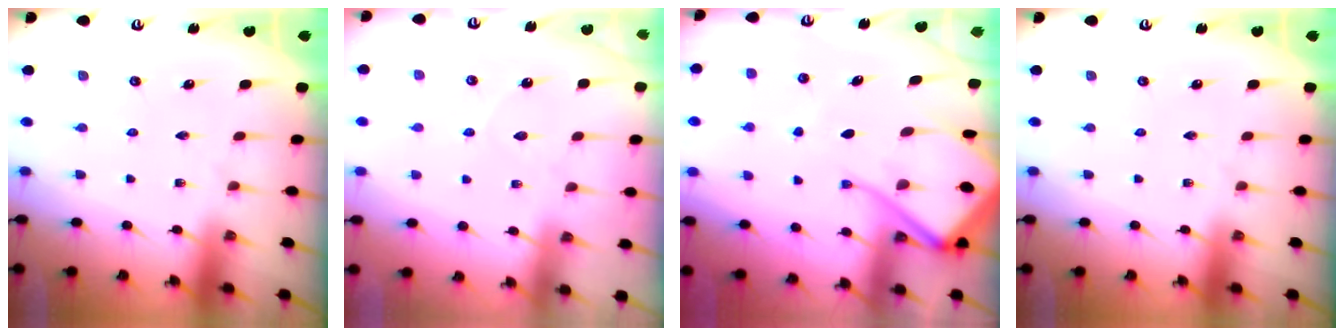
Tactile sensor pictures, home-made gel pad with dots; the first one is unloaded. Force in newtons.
{"total": 4.1, "press": 4.0, "slide": 0.3}
{"total": 12.7, "press": 12.6, "slide": 1.3}
{"total": 0.0}